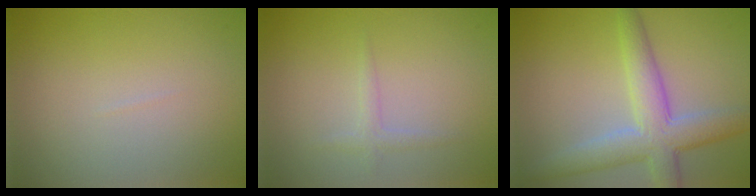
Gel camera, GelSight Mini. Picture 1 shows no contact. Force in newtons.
{"total": 1.1, "press": 1.1, "slide": 0.0}
{"total": 5.9, "press": 5.9, "slide": 0.4}